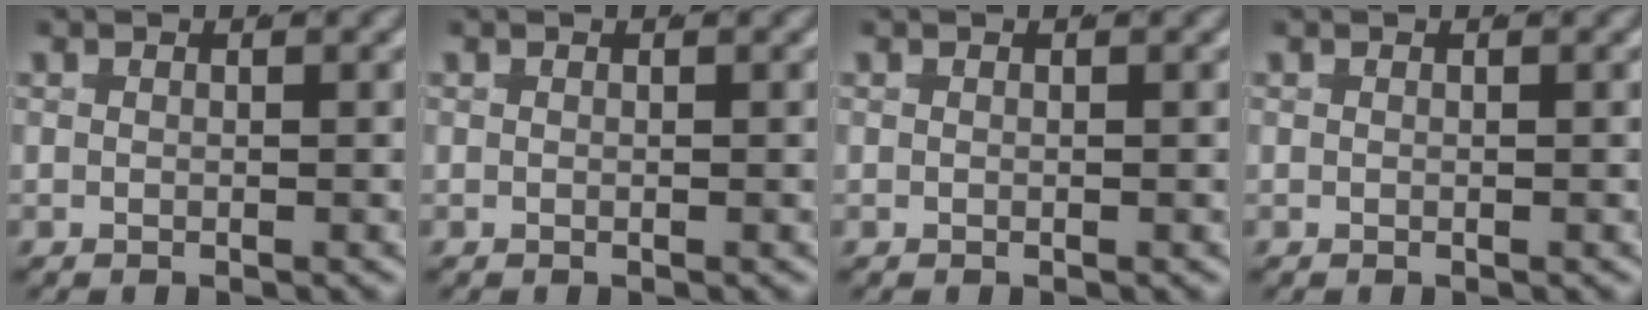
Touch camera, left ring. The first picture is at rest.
{"total": 0.0}
{"total": 0.0}
{"total": 0.0}